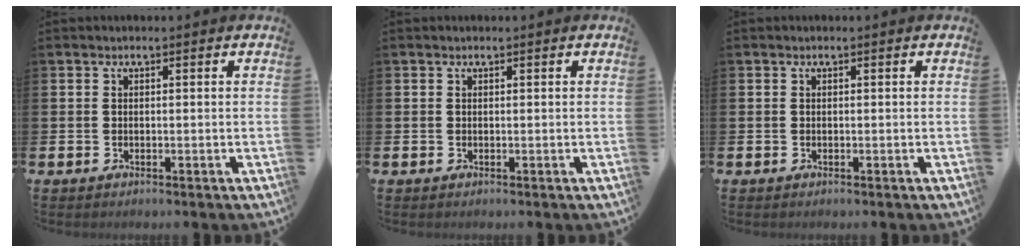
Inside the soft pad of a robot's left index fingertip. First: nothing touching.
{"total": 0.0}
{"total": 0.0}